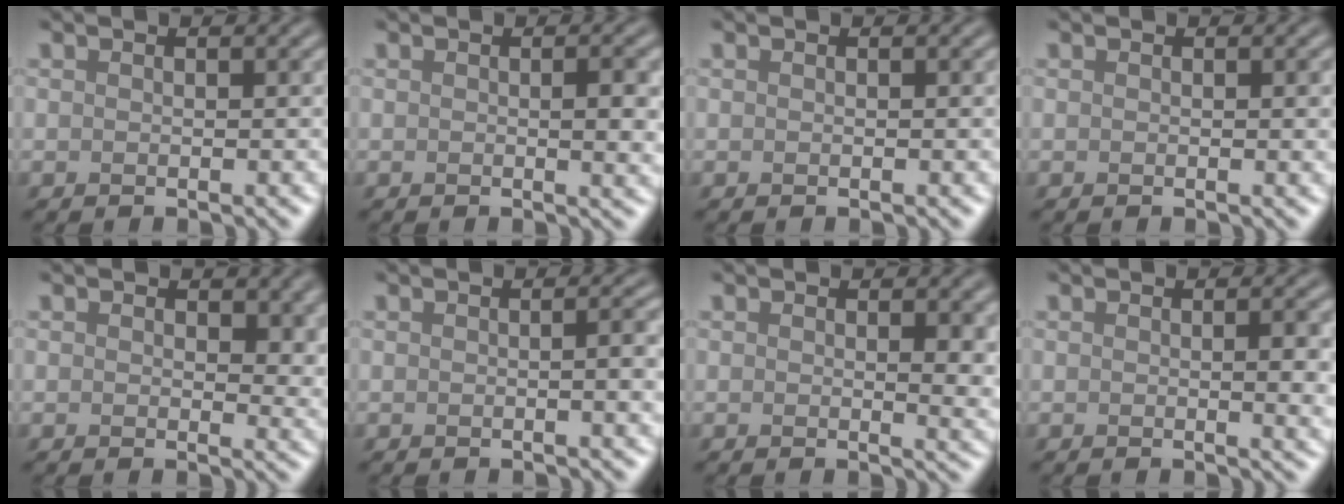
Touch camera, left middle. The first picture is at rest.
{"total": 2.3, "force": [0.1, 0.4, 2.3], "torque": [-0.031, -0.002, 0.000]}
{"total": 0.0}
{"total": 0.7, "force": [0.1, 0.1, 0.7], "torque": [-0.008, -0.001, 0.000]}
{"total": 3.4, "force": [1.0, 2.1, 2.5], "torque": [-0.028, -0.007, 0.012]}
{"total": 2.7, "force": [-0.1, 0.7, 2.6], "torque": [-0.029, 0.004, -0.003]}
{"total": 2.4, "force": [0.4, 0.7, 2.3], "torque": [-0.024, -0.006, 0.008]}
{"total": 3.1, "force": [0.1, 0.7, 3.0], "torque": [-0.035, -0.001, 0.000]}